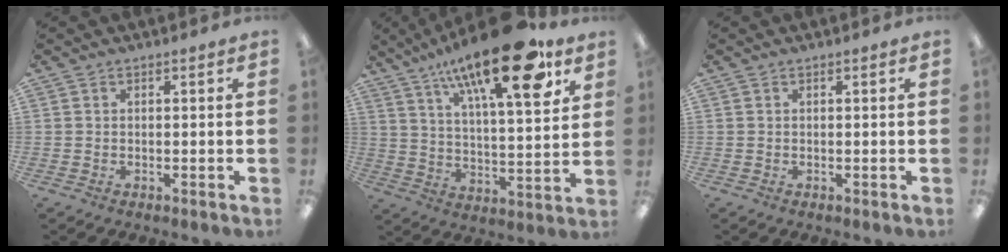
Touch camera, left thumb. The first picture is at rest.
{"total": 22.7, "force": [14.1, 6.9, 16.3], "torque": [-0.253, -0.072, 0.223]}
{"total": 0.0}